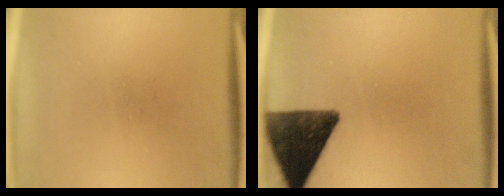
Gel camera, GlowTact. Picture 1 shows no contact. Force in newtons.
{"total": 12.8}